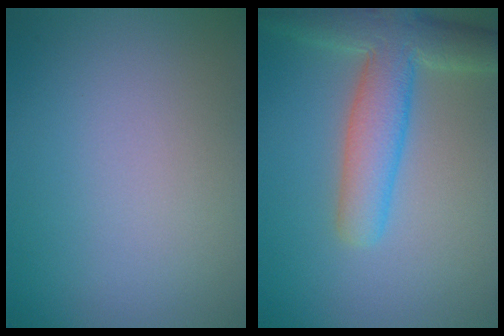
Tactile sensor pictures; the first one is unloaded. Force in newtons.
{"total": 6.7, "press": 6.7, "slide": 0.6}